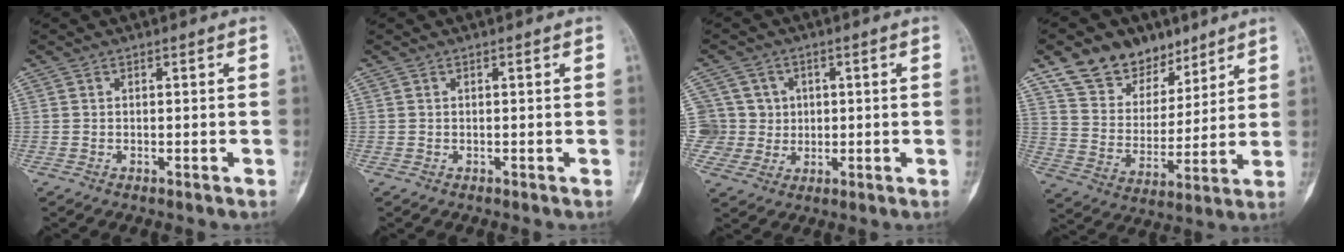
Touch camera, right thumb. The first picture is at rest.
{"total": 0.0}
{"total": 7.6, "force": [1.4, 7.5, 0.4], "torque": [0.031, 0.010, 0.027]}
{"total": 15.0, "force": [10.5, 9.6, 4.8], "torque": [-0.039, -0.051, 0.196]}